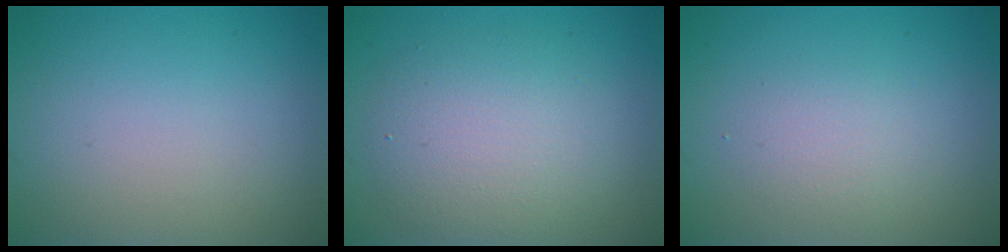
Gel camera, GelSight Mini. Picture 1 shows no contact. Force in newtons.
{"total": 5.2, "press": 5.2, "slide": 0.1}
{"total": 1.8, "press": 1.8, "slide": 0.1}